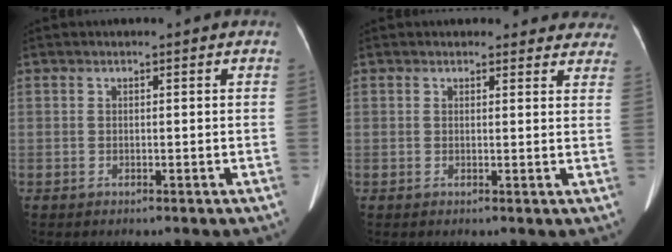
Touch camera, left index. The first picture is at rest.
{"total": 9.3, "force": [8.7, 3.2, 1.1], "torque": [0.030, -0.009, 0.065]}